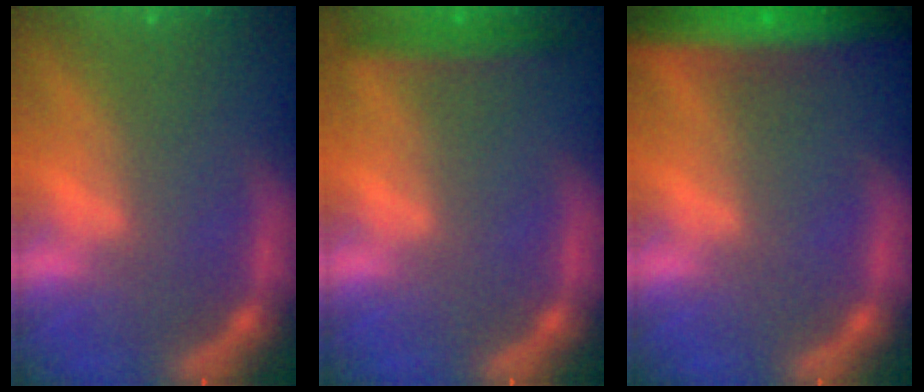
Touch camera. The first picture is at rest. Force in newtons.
{"total": 2.4}
{"total": 9.0}